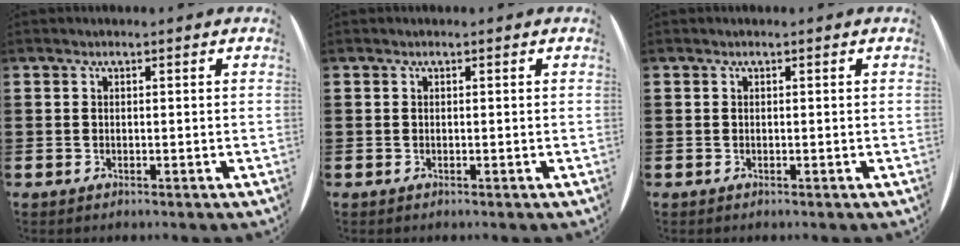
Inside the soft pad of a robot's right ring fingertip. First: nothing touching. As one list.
[{"total": 0.0}, {"total": 0.0}]